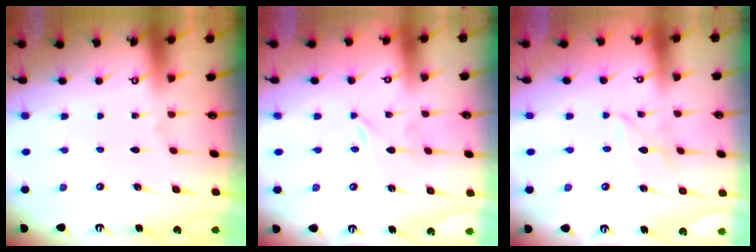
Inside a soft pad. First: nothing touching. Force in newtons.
{"total": 0.0}
{"total": 3.5, "press": 3.5, "slide": 0.2}